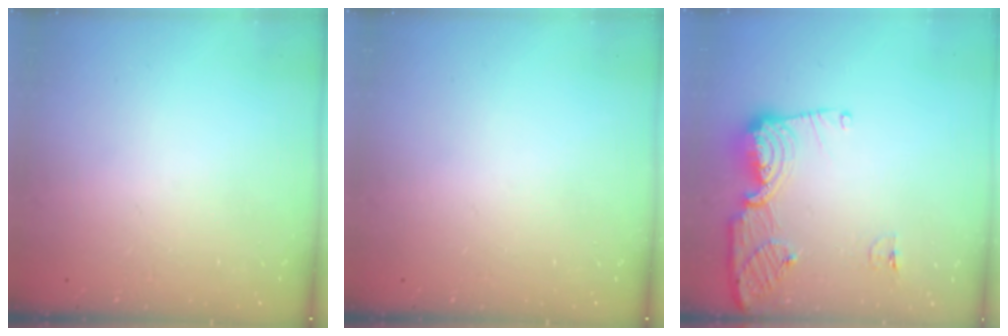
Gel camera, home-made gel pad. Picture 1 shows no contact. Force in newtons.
{"total": 0.0}
{"total": 11.7, "press": 11.7, "slide": 1.2}